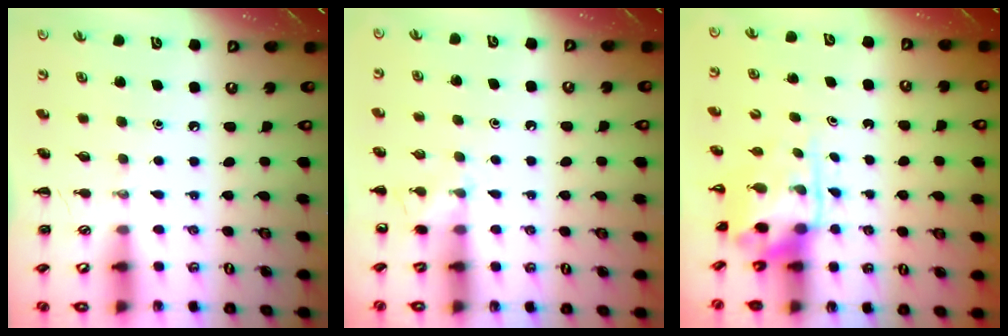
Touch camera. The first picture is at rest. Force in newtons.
{"total": 4.4, "press": 4.2, "slide": 1.4}
{"total": 3.6, "press": 3.5, "slide": 0.8}